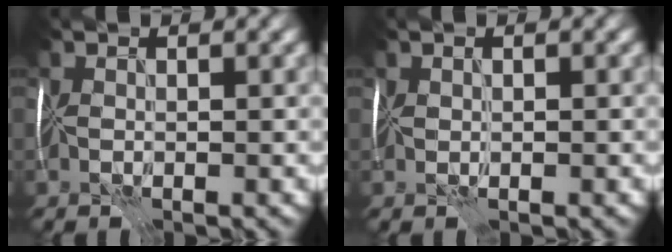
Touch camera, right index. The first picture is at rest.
{"total": 0.5, "force": [0.3, -0.2, -0.4], "torque": [0.008, 0.001, 0.007]}